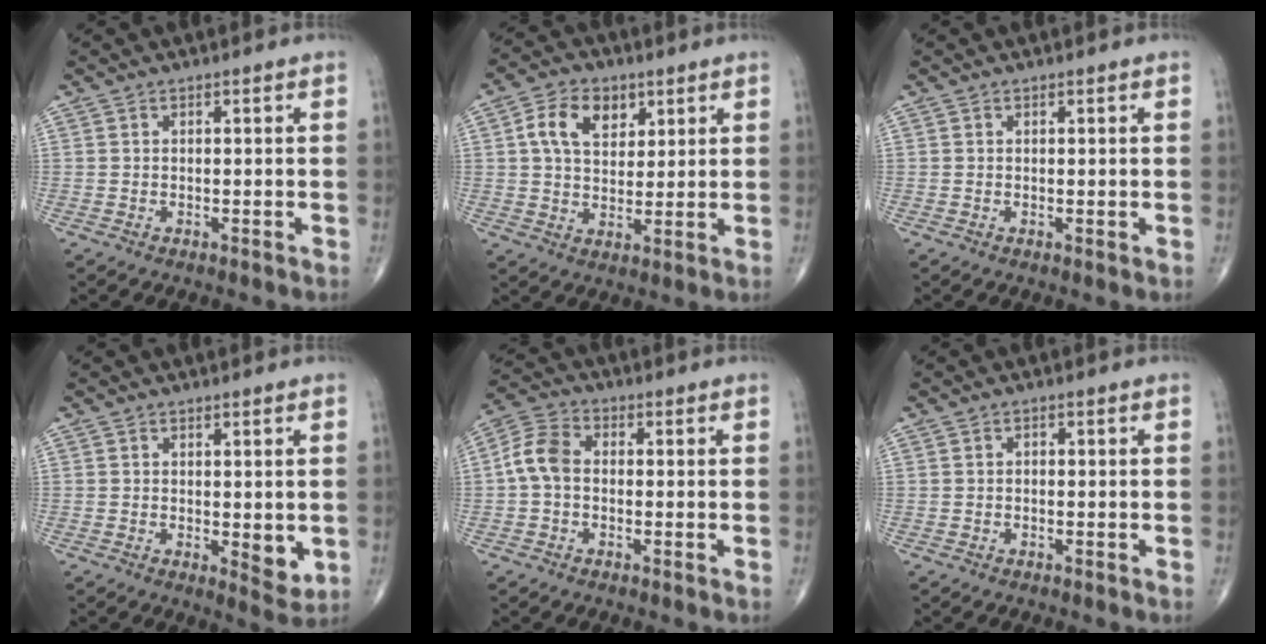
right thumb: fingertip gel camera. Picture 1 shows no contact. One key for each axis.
{"total": 9.1, "fx": 3.4, "fy": 6.1, "fz": 5.8, "tx": -0.080, "ty": -0.007, "tz": 0.057}
{"total": 0.0}
{"total": 4.3, "fx": -0.3, "fy": 1.8, "fz": 3.9, "tx": -0.042, "ty": -0.013, "tz": 0.000}
{"total": 6.5, "fx": -0.4, "fy": 4.5, "fz": 4.6, "tx": -0.089, "ty": 0.020, "tz": -0.021}
{"total": 0.6, "fx": -0.1, "fy": 0.4, "fz": 0.4, "tx": -0.005, "ty": 0.002, "tz": -0.005}